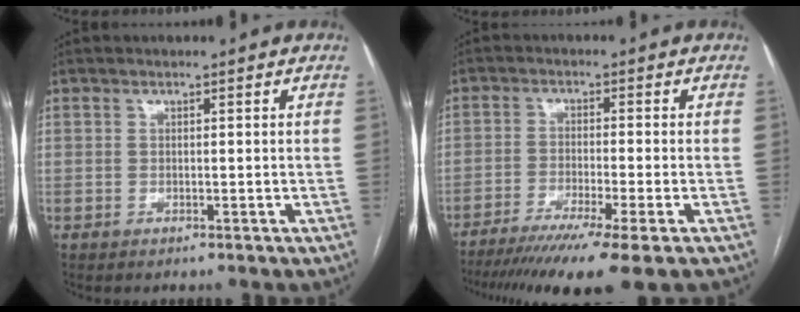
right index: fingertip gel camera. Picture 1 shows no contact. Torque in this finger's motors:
{"motor_torque": [1.50, -0.64, 0.90, 0.21]}